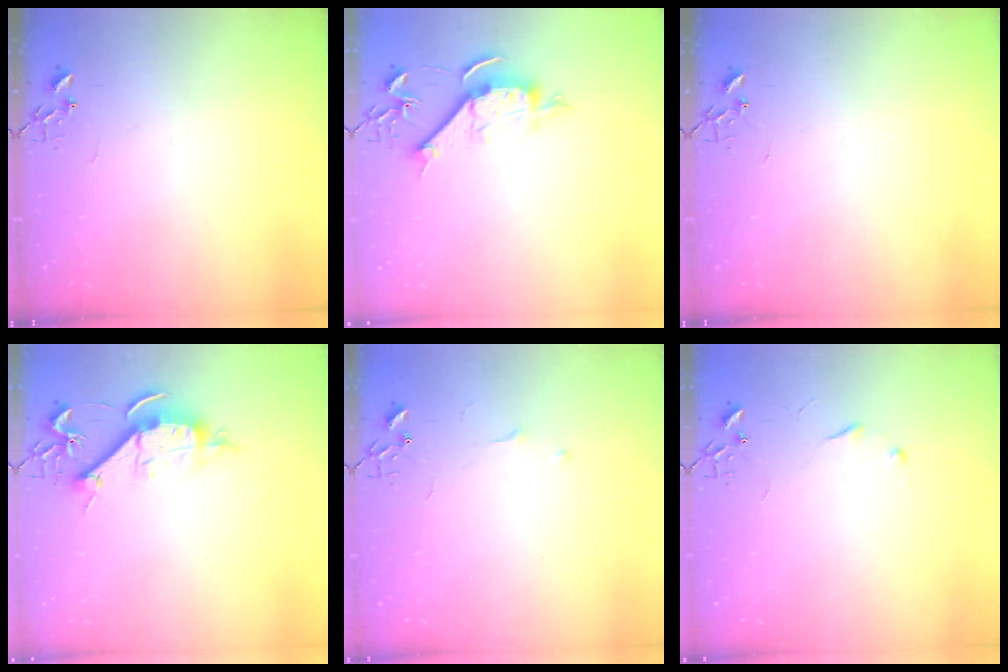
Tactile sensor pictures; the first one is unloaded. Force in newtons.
{"total": 10.4, "press": 10.4, "slide": 0.9}
{"total": 0.0}
{"total": 10.6, "press": 10.6, "slide": 0.8}
{"total": 4.7, "press": 4.7, "slide": 0.7}
{"total": 6.0, "press": 6.0, "slide": 0.6}